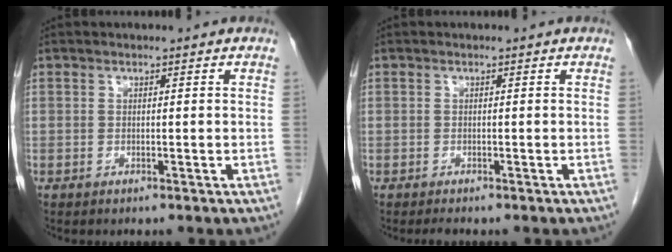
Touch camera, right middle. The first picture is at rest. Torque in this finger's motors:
{"motor_torque": [0.01, 0.00, 0.00, 0.02]}